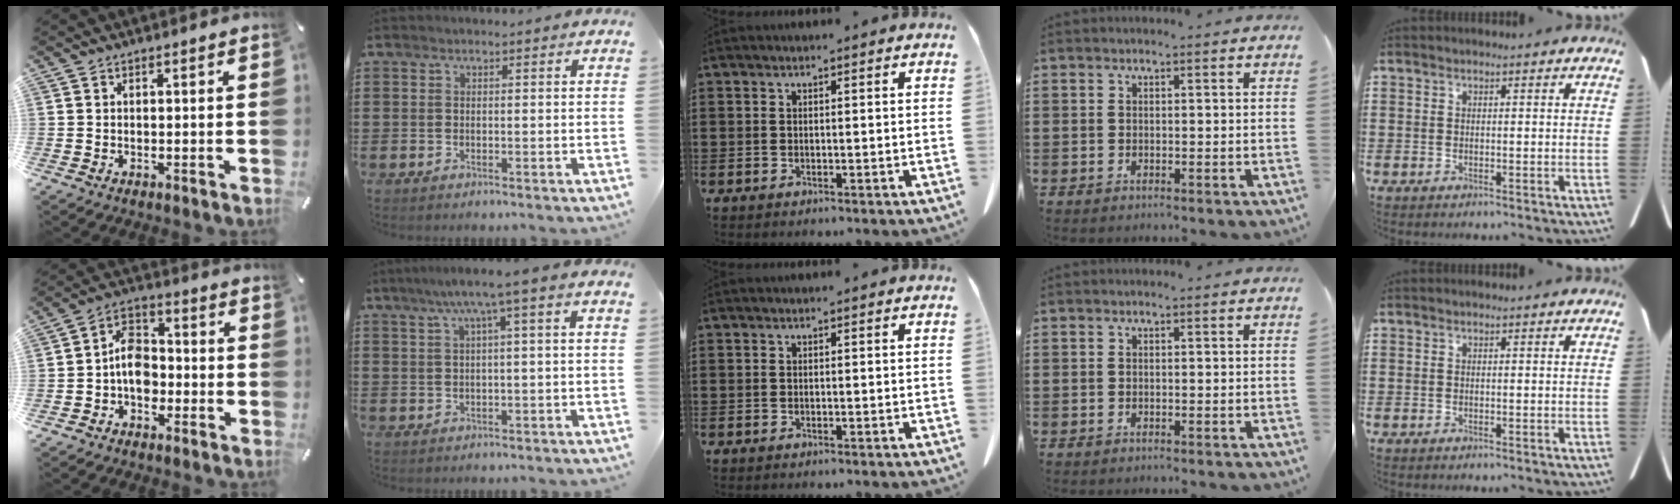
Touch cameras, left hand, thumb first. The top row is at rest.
{"thumb": {"total": 7.8, "force": [-2.1, 5.9, 4.7], "torque": [-0.087, 0.020, -0.038]}, "index": {"total": 4.4, "force": [0.8, -0.3, 4.3], "torque": [-0.083, -0.001, 0.006]}}